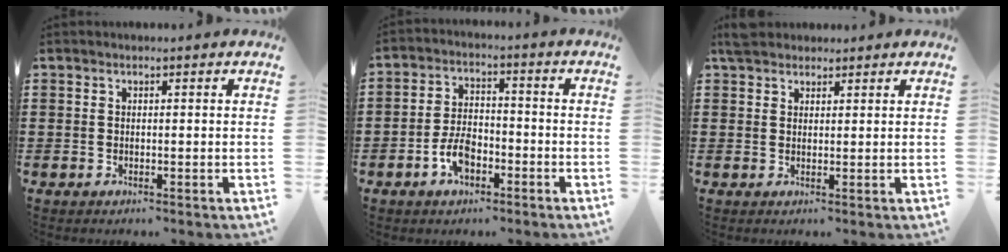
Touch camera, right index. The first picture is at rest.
{"total": 5.5, "force": [-2.7, 3.1, 3.5], "torque": [-0.081, 0.002, -0.052]}
{"total": 2.4, "force": [2.1, 1.1, 0.6], "torque": [-0.017, 0.005, 0.041]}